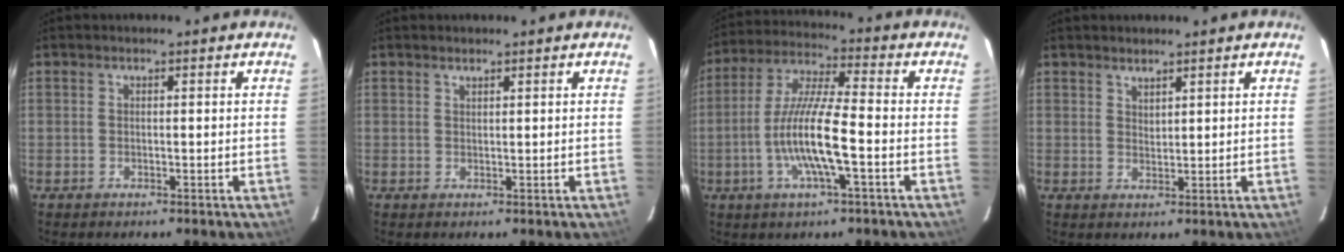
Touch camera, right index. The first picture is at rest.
{"total": 0.7, "force": [0.7, 0.2, 0.2], "torque": [-0.004, 0.001, 0.013]}
{"total": 12.4, "force": [-3.5, 1.5, 11.8], "torque": [-0.239, -0.004, -0.067]}
{"total": 2.0, "force": [1.8, 0.6, 0.6], "torque": [-0.006, 0.002, 0.033]}